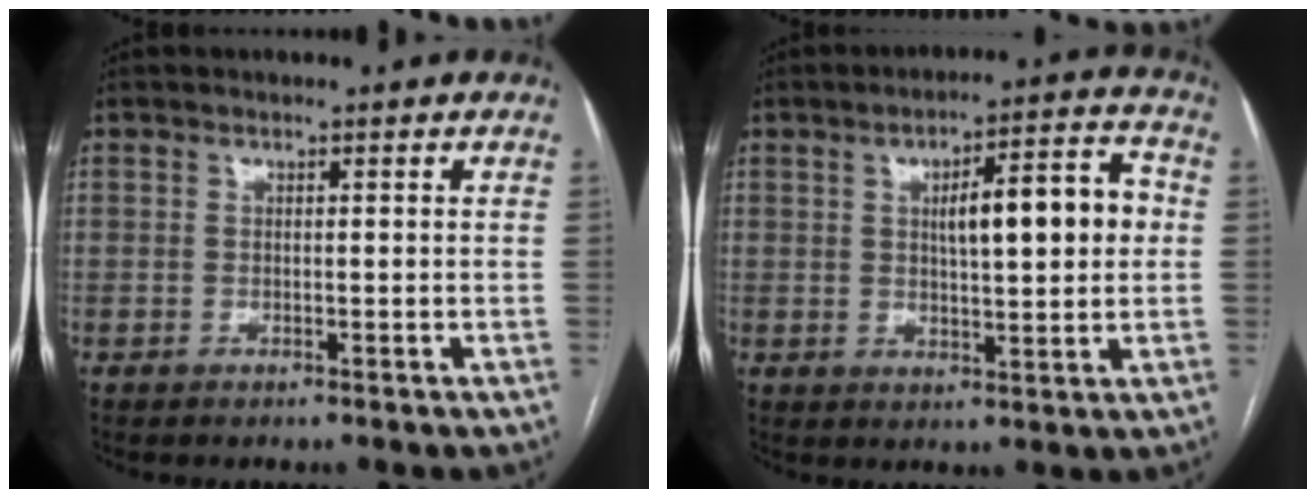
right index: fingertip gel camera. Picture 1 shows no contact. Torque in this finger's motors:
{"motor_torque": [0.67, 0.35, 0.43, 0.11]}